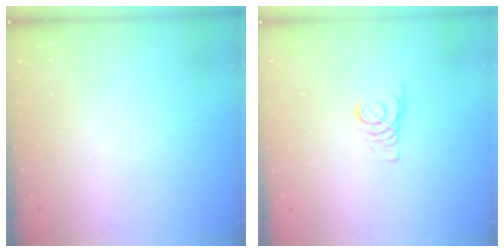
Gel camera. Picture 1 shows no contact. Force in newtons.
{"total": 1.8, "press": 1.7, "slide": 0.1}